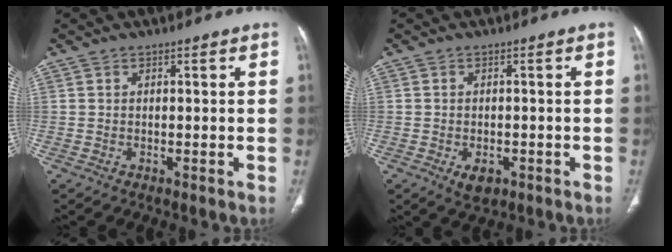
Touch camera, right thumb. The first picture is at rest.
{"total": 3.5, "force": [-1.5, 2.2, 2.3], "torque": [-0.031, 0.002, -0.014]}